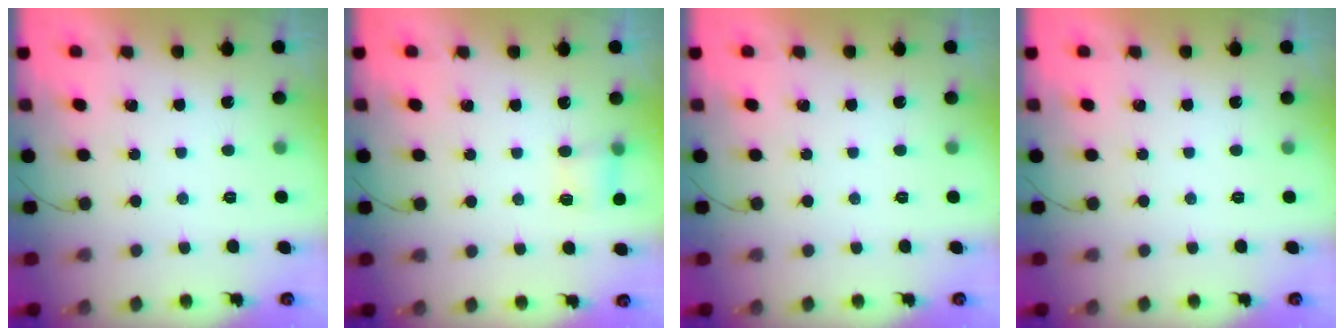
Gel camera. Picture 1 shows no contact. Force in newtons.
{"total": 4.0, "press": 3.9, "slide": 1.0}
{"total": 0.0}
{"total": 0.0}